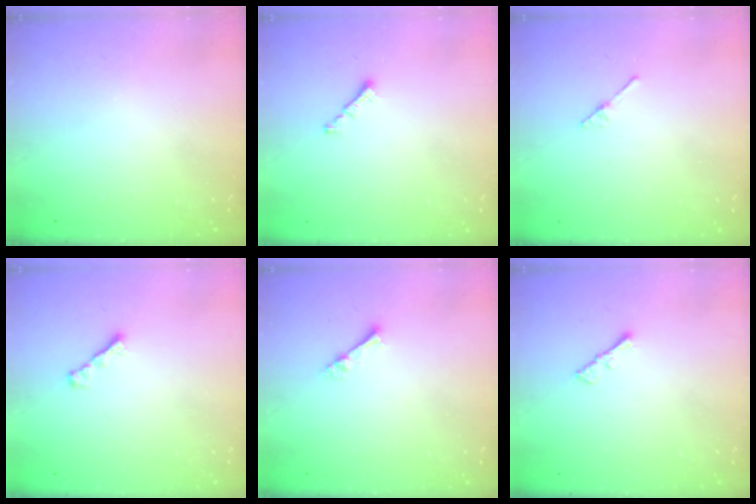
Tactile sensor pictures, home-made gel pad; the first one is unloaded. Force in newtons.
{"total": 1.6, "press": 1.5, "slide": 0.5}
{"total": 2.0, "press": 2.0, "slide": 0.2}
{"total": 1.8, "press": 1.7, "slide": 0.6}
{"total": 2.3, "press": 2.3, "slide": 0.3}
{"total": 1.1, "press": 1.1, "slide": 0.4}